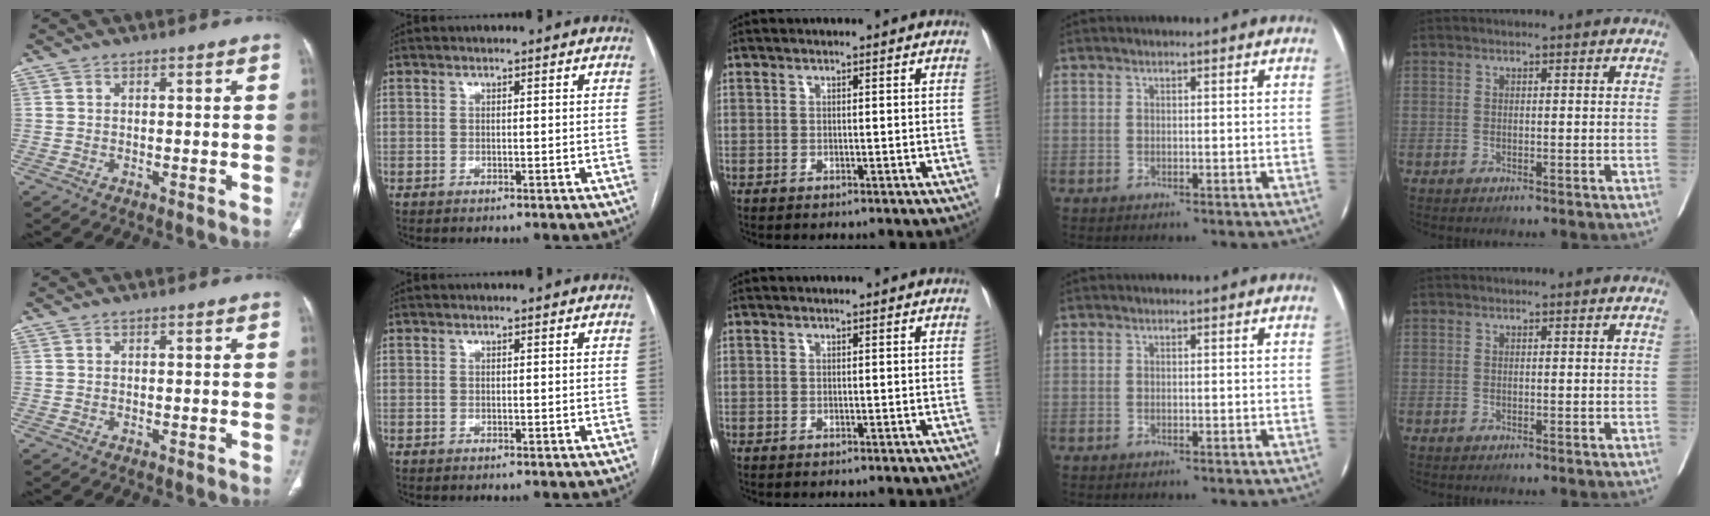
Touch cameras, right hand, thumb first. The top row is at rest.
{}